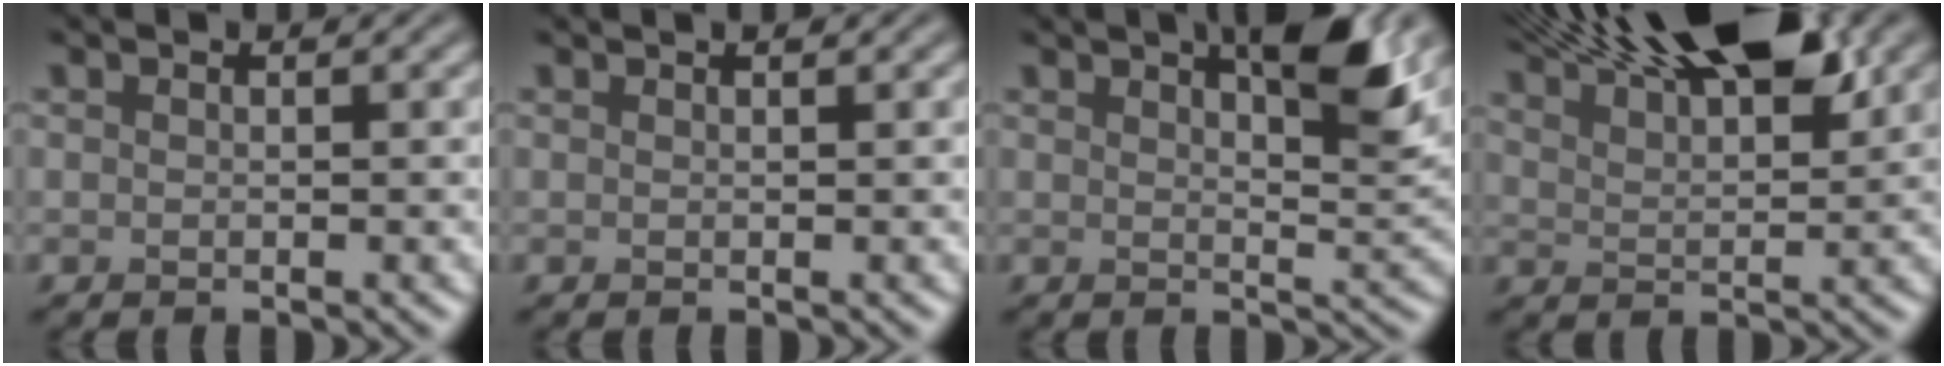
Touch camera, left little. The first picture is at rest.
{"total": 0.7, "force": [0.6, 0.3, 0.3], "torque": [0.013, -0.006, -0.002]}
{"total": 5.6, "force": [3.1, 1.2, 4.5], "torque": [-0.055, 0.003, 0.057]}
{"total": 13.4, "force": [9.3, 4.7, 8.5], "torque": [-0.126, 0.039, 0.117]}